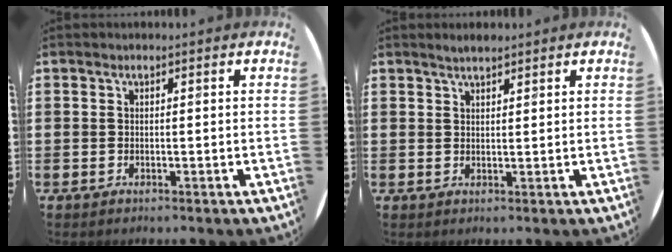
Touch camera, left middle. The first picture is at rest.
{"total": 1.7, "force": [1.6, 0.3, 0.6], "torque": [-0.012, 0.004, 0.029]}